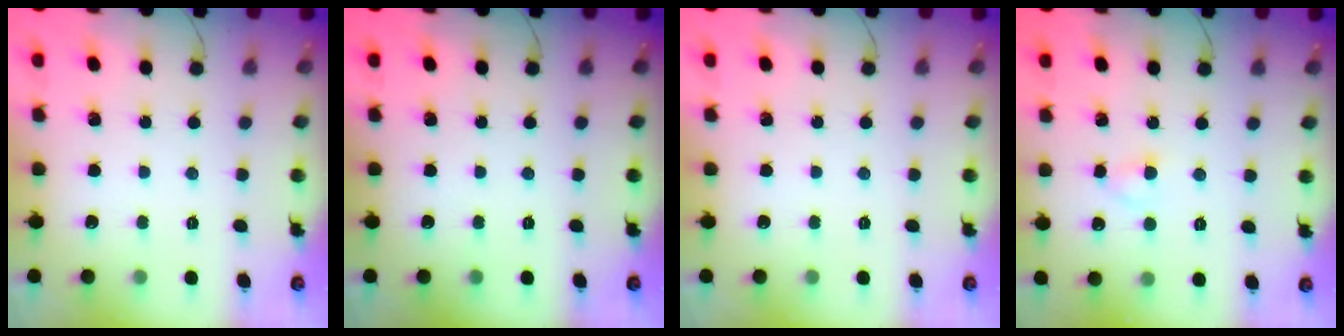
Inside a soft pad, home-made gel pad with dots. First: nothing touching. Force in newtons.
{"total": 0.0}
{"total": 0.0}
{"total": 2.4, "press": 2.2, "slide": 1.0}